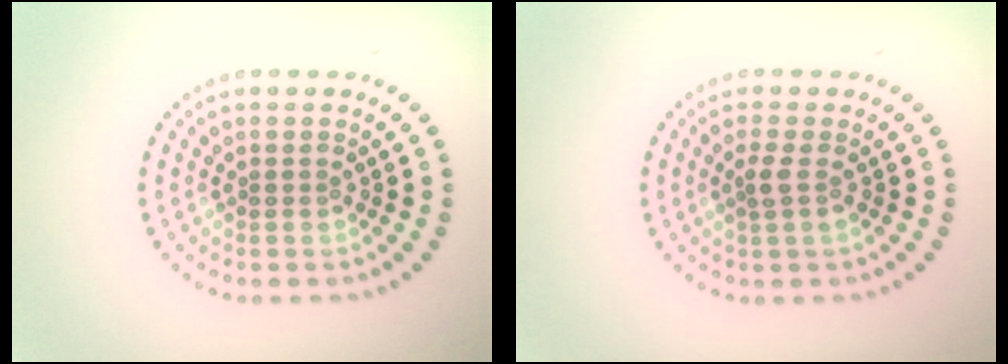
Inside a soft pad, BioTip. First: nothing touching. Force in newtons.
{"total": 1.3, "press": 1.0, "slide": 0.7}